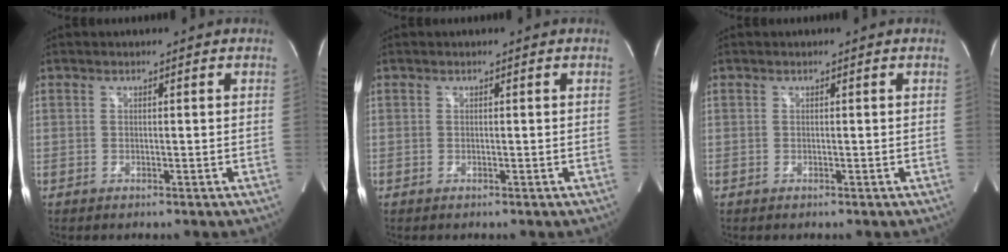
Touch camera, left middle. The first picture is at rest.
{"total": 0.0}
{"total": 0.0}